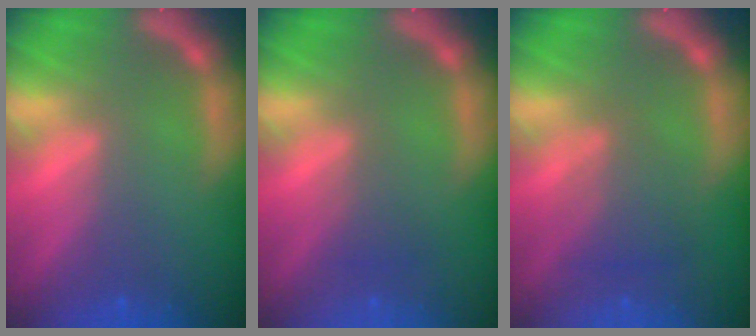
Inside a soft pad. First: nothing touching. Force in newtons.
{"total": 1.5}
{"total": 3.0}